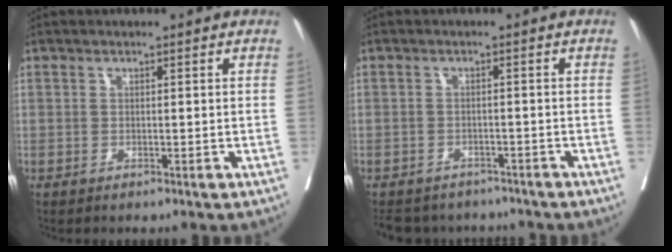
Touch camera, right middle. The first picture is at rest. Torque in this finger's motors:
{"motor_torque": [0.05, -0.18, 0.01, 0.01]}